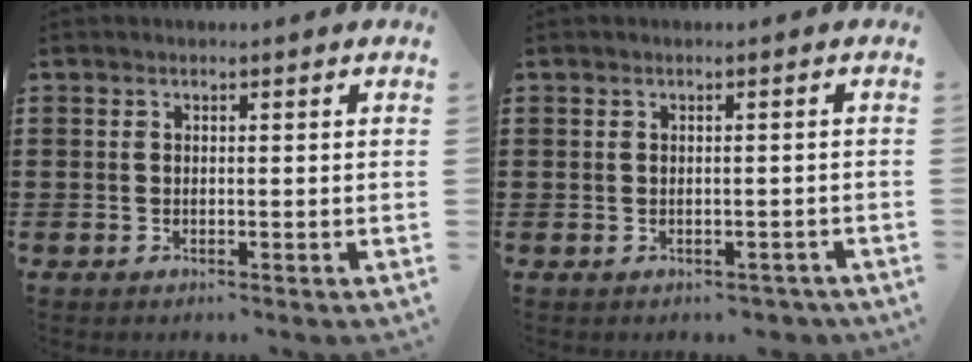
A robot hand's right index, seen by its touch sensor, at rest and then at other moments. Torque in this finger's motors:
{"motor_torque": [-0.59, 0.42, -1.05, -0.21]}